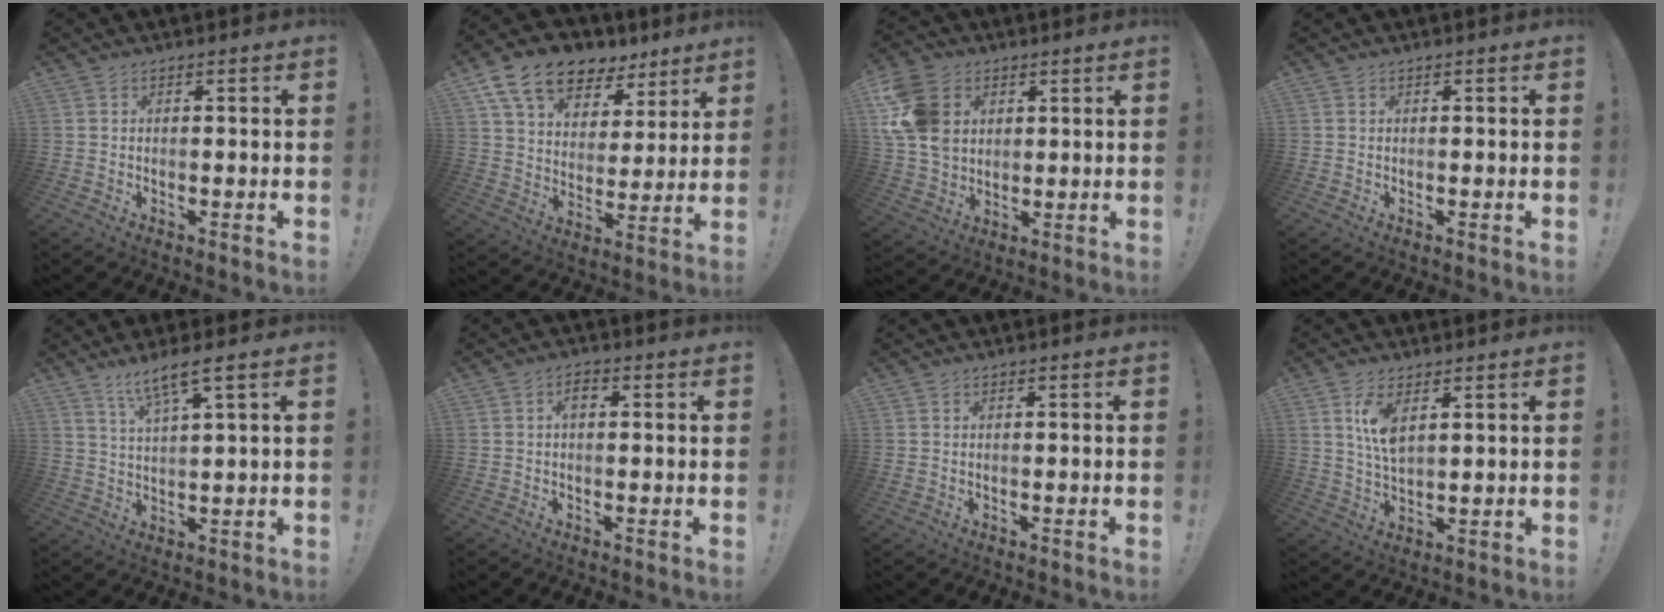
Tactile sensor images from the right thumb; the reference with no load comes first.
{"total": 15.6, "force": [10.4, 9.2, 7.0], "torque": [-0.118, -0.066, 0.192]}
{"total": 15.6, "force": [4.8, 12.0, 8.8], "torque": [-0.166, -0.013, 0.098]}
{"total": 0.0}
{"total": 6.7, "force": [4.6, 0.3, 4.9], "torque": [-0.094, -0.020, 0.077]}
{"total": 2.5, "force": [0.6, 1.2, 2.0], "torque": [-0.032, 0.004, 0.006]}
{"total": 0.0}
{"total": 8.0, "force": [3.7, 3.4, 6.3], "torque": [-0.113, -0.018, 0.063]}